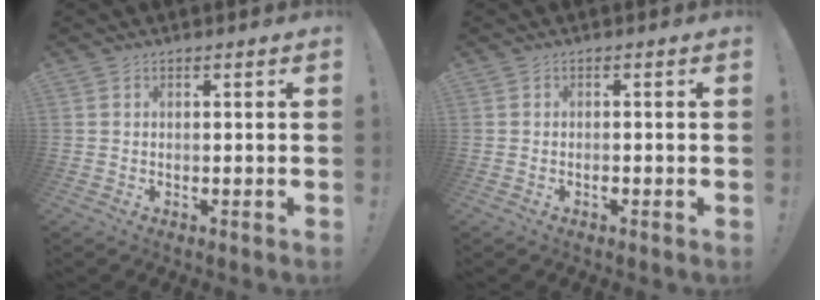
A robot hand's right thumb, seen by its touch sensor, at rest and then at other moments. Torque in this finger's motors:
{"motor_torque": [0.14, 0.01, -0.15, -0.18, 0.03]}